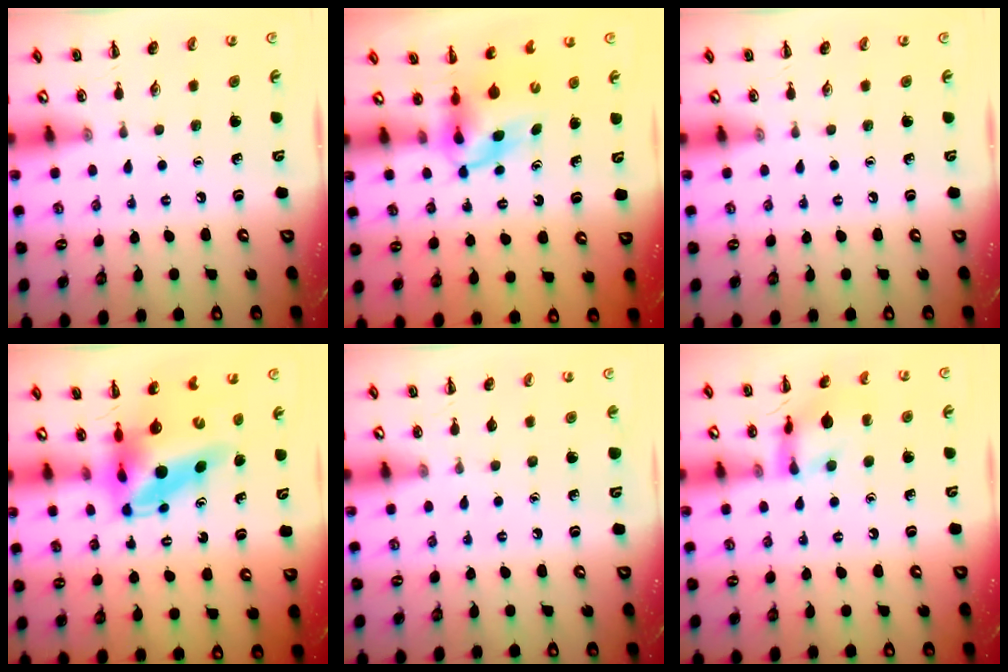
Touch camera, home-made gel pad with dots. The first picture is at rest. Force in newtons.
{"total": 5.8, "press": 5.8, "slide": 1.0}
{"total": 0.0}
{"total": 7.8, "press": 7.5, "slide": 2.1}
{"total": 0.0}
{"total": 11.7, "press": 11.7, "slide": 0.9}